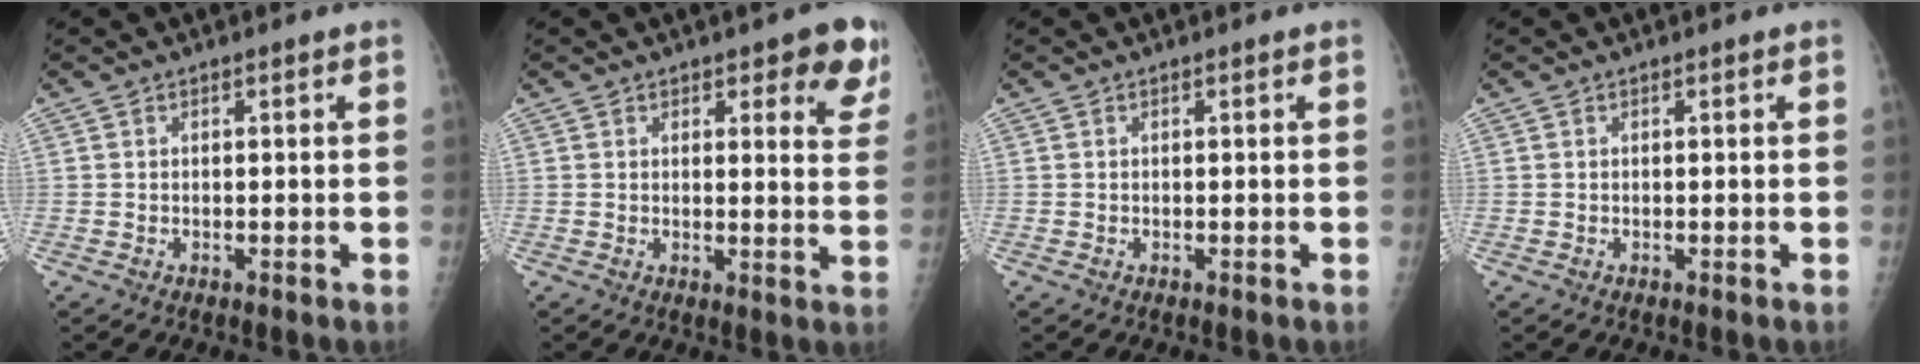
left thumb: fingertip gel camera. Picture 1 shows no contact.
{"total": 7.6, "force": [5.0, 3.7, 4.4], "torque": [-0.010, -0.029, 0.046]}
{"total": 0.0}
{"total": 0.0}